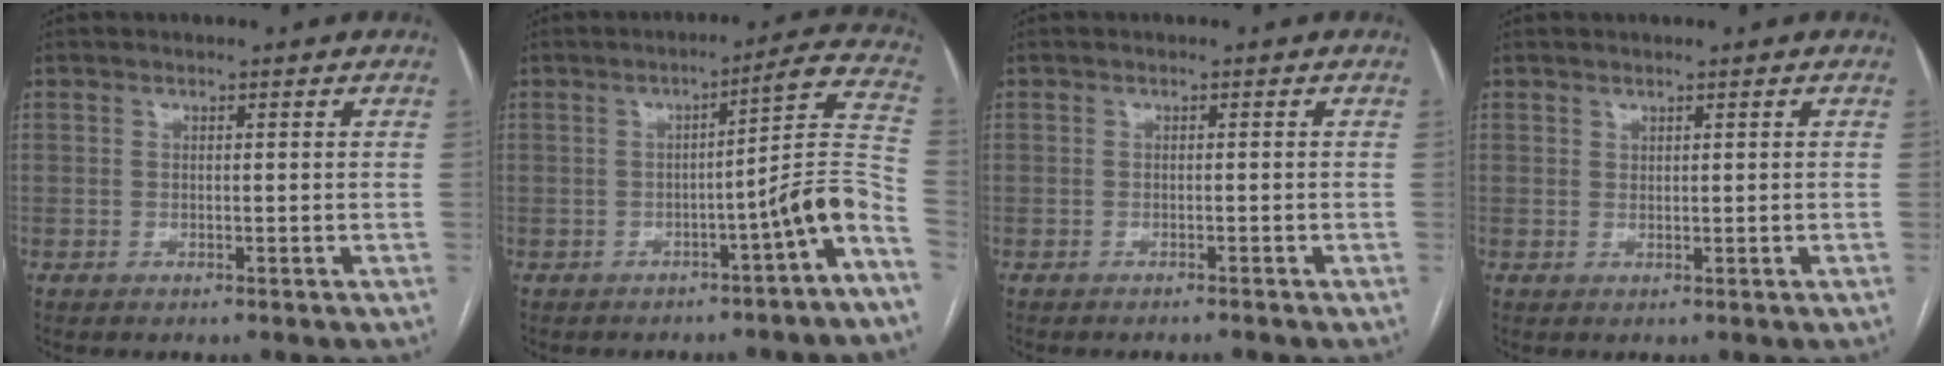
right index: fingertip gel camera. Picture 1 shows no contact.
{"total": 9.2, "force": [-4.4, -1.8, 7.8], "torque": [-0.081, 0.023, -0.066]}
{"total": 1.3, "force": [-1.2, -0.3, 0.3], "torque": [-0.005, -0.001, -0.015]}
{"total": 0.5, "force": [0.5, 0.2, 0.0], "torque": [0.001, -0.004, 0.011]}